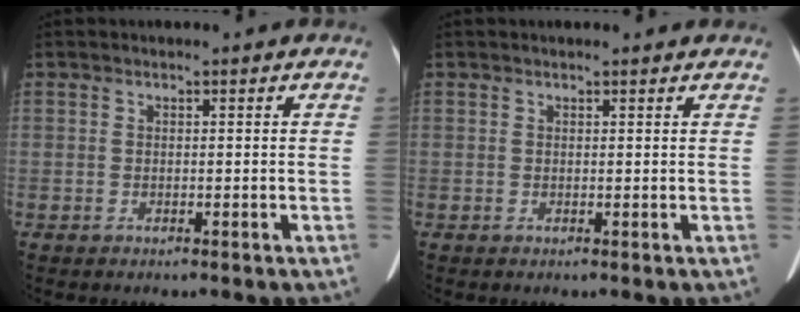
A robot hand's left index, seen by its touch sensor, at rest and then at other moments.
{"total": 2.7, "force": [2.4, 0.6, 1.0], "torque": [-0.012, 0.017, 0.024]}